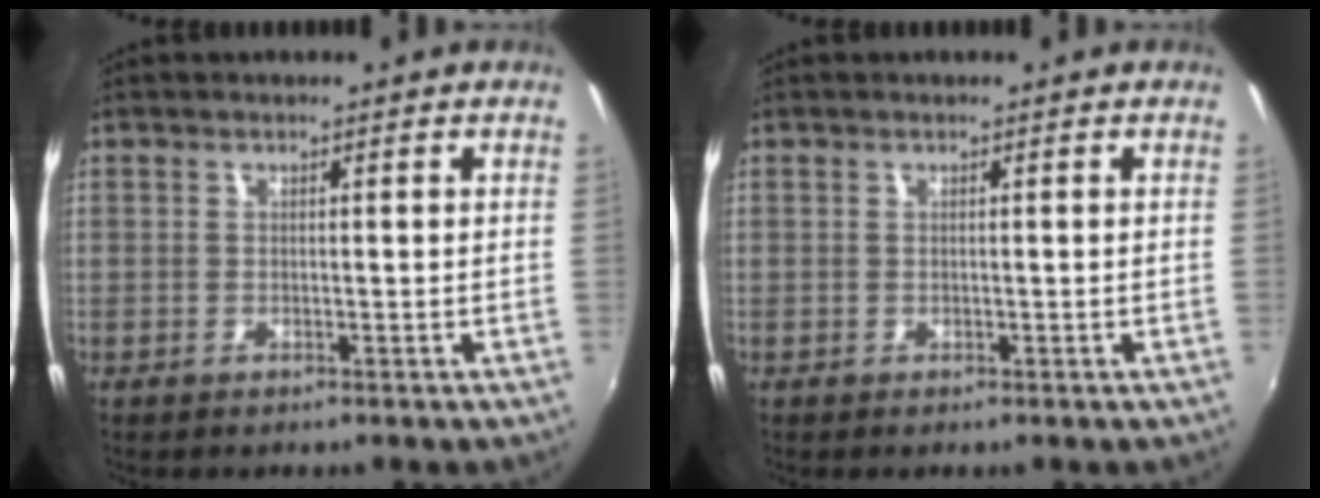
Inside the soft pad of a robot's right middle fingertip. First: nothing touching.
{"total": 0.0}